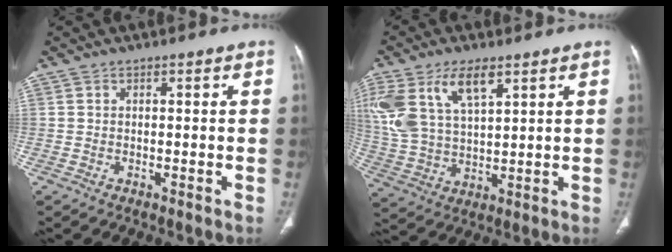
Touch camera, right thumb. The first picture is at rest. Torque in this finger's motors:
{"motor_torque": [0.21, 0.39, 1.24, 0.56, 0.43]}